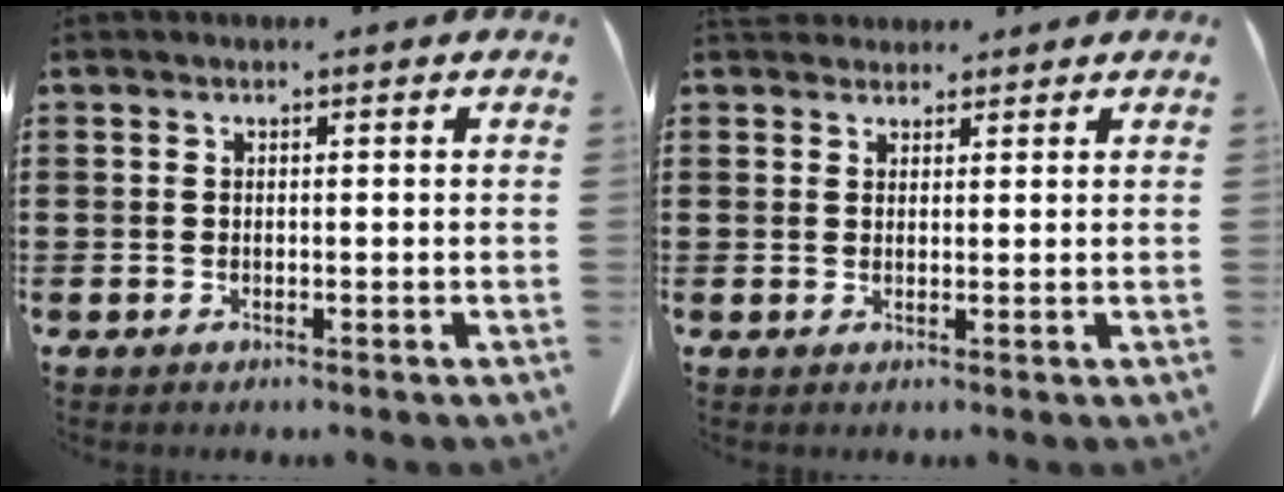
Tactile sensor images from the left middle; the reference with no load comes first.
{"total": 2.5, "force": [2.3, 0.9, 0.4], "torque": [-0.015, 0.000, 0.046]}